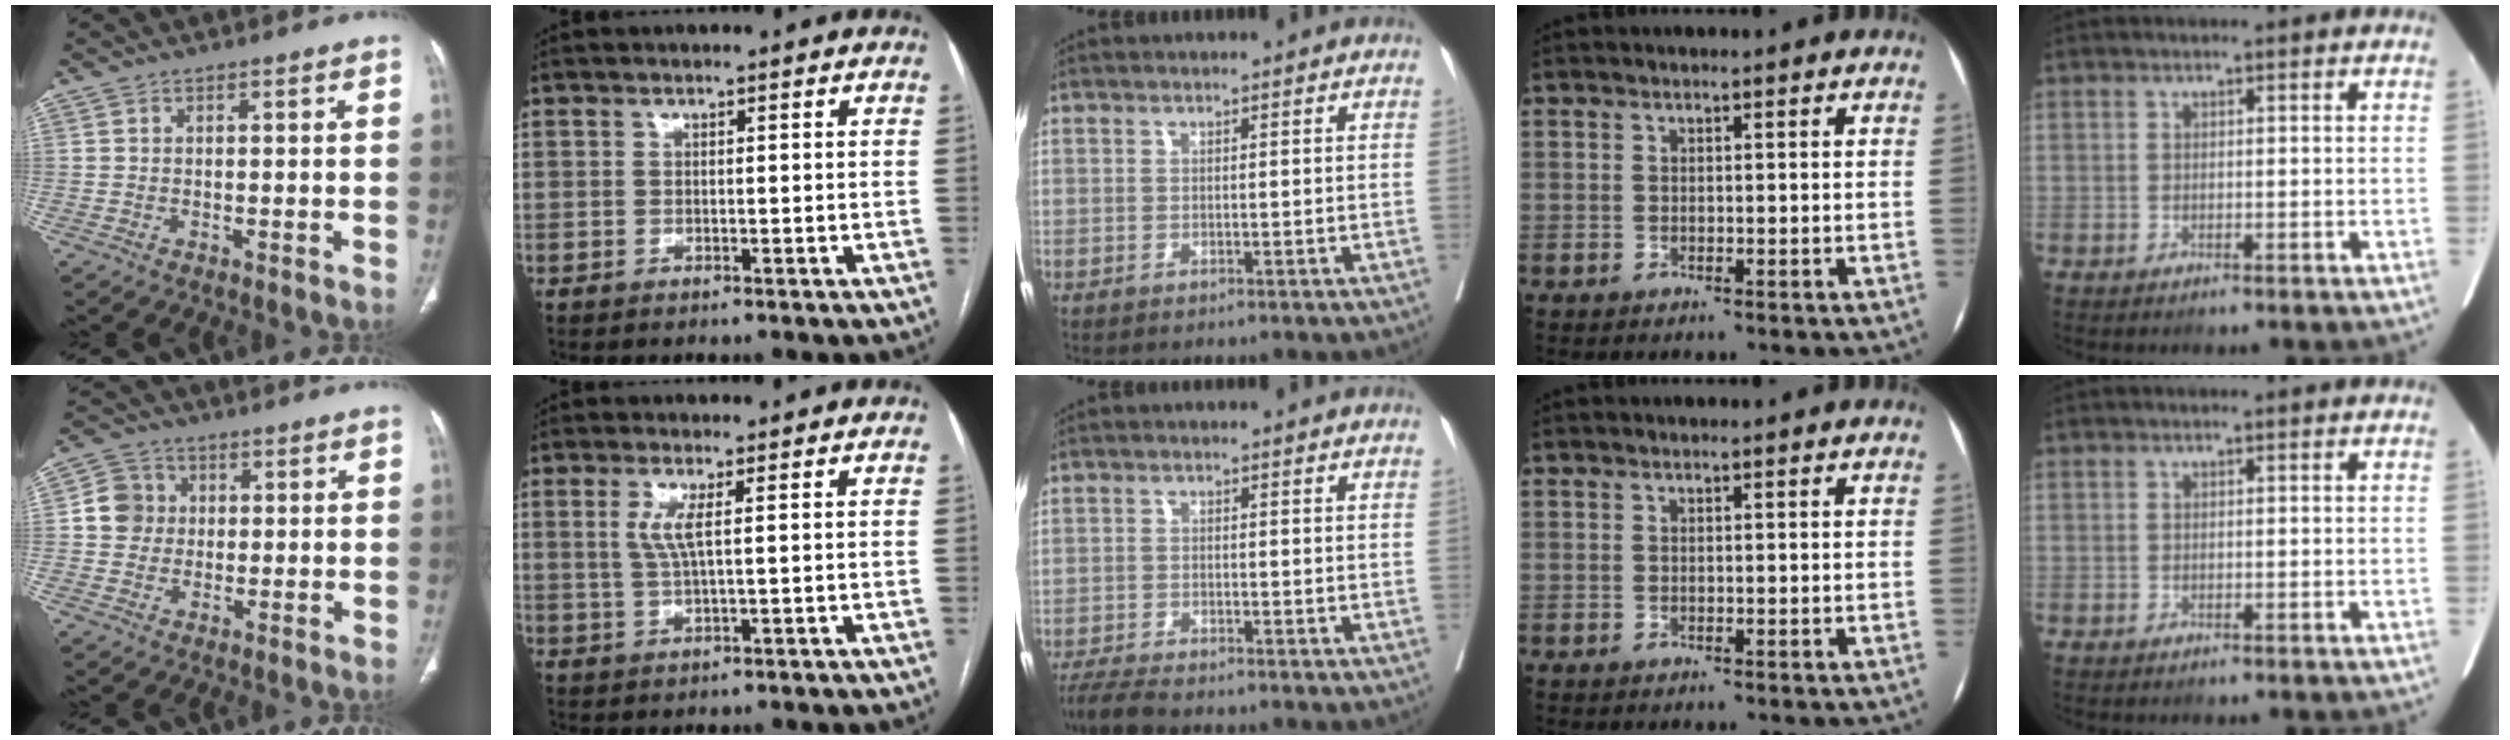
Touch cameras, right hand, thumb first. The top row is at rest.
{"thumb": {"total": 6.1, "force": [0.4, 5.8, 1.9], "torque": [-0.011, 0.009, 0.000]}, "index": {"total": 3.4, "force": [0.9, 0.1, 3.2], "torque": [-0.076, -0.001, 0.018]}, "middle": {"total": 4.1, "force": [-3.7, 0.1, 1.7], "torque": [-0.030, -0.015, -0.067]}}